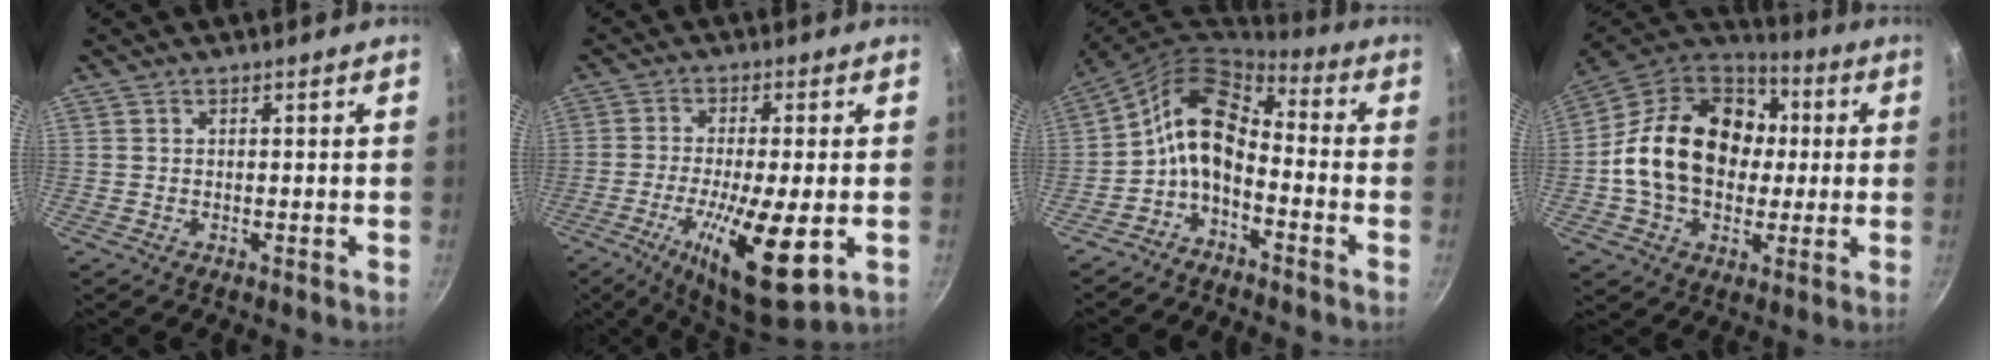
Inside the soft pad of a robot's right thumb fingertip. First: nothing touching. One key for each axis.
{"total": 16.0, "fx": -4.7, "fy": 4.3, "fz": 14.6, "tx": -0.249, "ty": -0.003, "tz": -0.075}
{"total": 11.5, "fx": -2.6, "fy": 6.9, "fz": 8.8, "tx": -0.164, "ty": 0.059, "tz": -0.065}
{"total": 22.9, "fx": 1.0, "fy": 17.2, "fz": 15.2, "tx": -0.237, "ty": 0.039, "tz": 0.009}